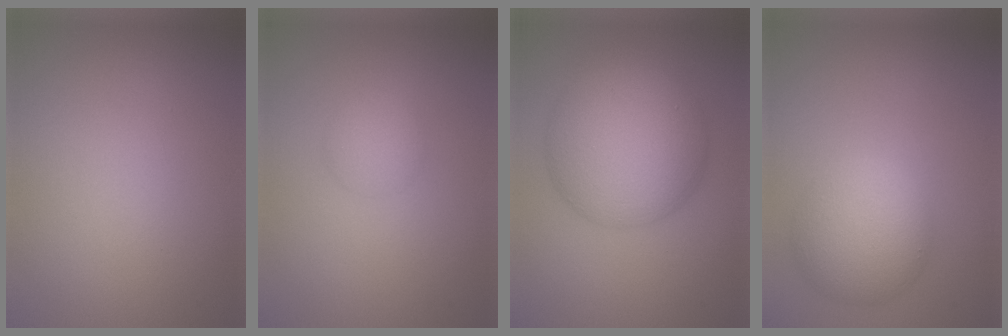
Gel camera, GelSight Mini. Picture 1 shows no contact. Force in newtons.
{"total": 1.9, "press": 1.9, "slide": 0.0}
{"total": 10.5, "press": 10.5, "slide": 0.2}
{"total": 5.8, "press": 5.8, "slide": 0.2}